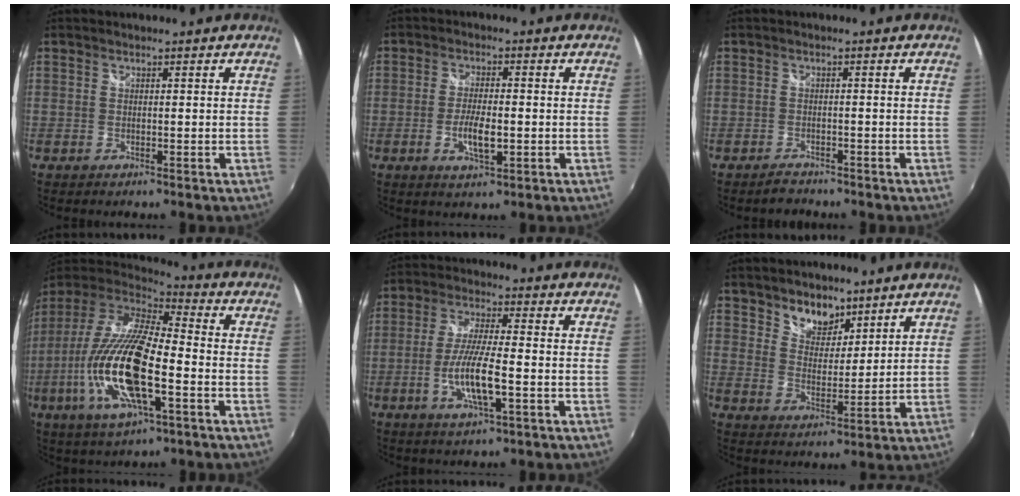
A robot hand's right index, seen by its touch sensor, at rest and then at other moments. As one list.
[{"total": 5.5, "force": [-1.5, 1.7, 5.1], "torque": [-0.101, -0.003, -0.025]}, {"total": 2.1, "force": [-1.9, 0.9, 0.2], "torque": [-0.012, 0.001, -0.032]}, {"total": 21.8, "force": [-6.2, 6.7, 19.8], "torque": [-0.395, -0.026, -0.122]}, {"total": 9.4, "force": [-2.8, 1.4, 8.9], "torque": [-0.175, -0.006, -0.053]}, {"total": 7.1, "force": [5.4, 4.0, 2.4], "torque": [-0.027, 0.002, 0.096]}]